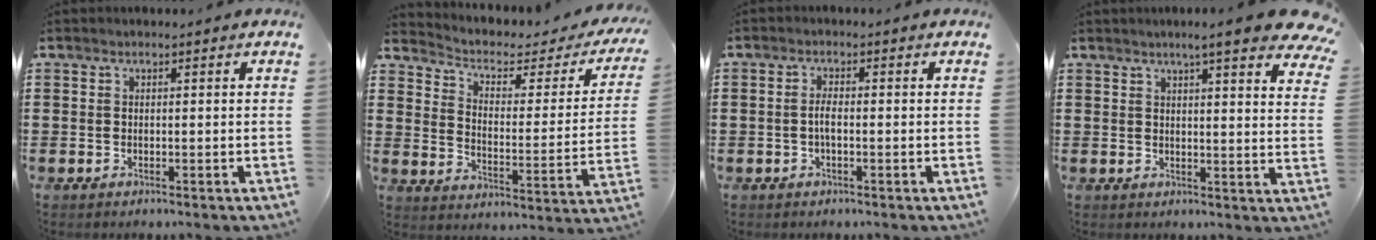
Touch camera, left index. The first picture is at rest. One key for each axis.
{"total": 3.0, "fx": 1.9, "fy": 1.4, "fz": 1.9, "tx": -0.051, "ty": -0.016, "tz": 0.023}
{"total": 2.1, "fx": -0.5, "fy": 0.7, "fz": 2.0, "tx": -0.045, "ty": 0.000, "tz": -0.012}
{"total": 6.7, "fx": 5.3, "fy": -0.1, "fz": 4.0, "tx": -0.069, "ty": -0.022, "tz": 0.087}